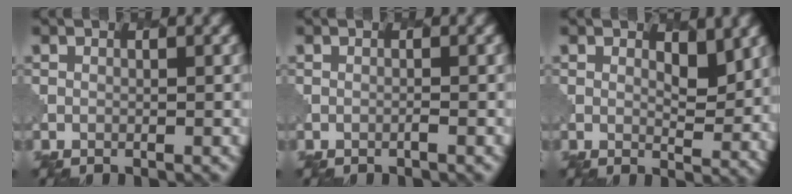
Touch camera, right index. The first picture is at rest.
{"total": 0.0}
{"total": 2.6, "force": [1.4, 1.1, 1.8], "torque": [-0.031, -0.011, 0.029]}